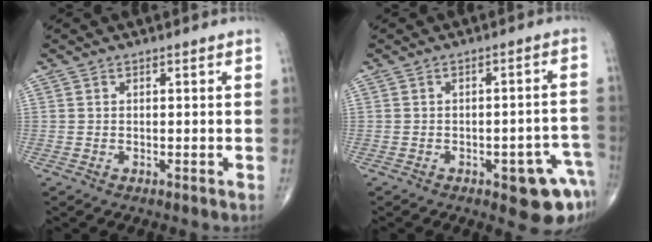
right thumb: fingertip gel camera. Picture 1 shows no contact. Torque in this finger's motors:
{"motor_torque": [0.97, 0.56, 0.62, -0.65, 0.16]}